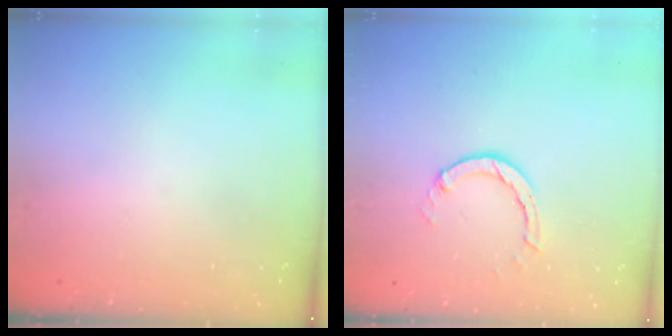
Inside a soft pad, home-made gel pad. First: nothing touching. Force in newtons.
{"total": 2.7, "press": 2.7, "slide": 0.3}